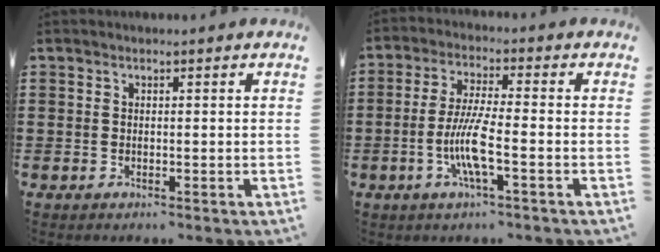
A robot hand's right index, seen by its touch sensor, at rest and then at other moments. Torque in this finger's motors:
{"motor_torque": [2.14, 0.00, 0.87, 0.21]}